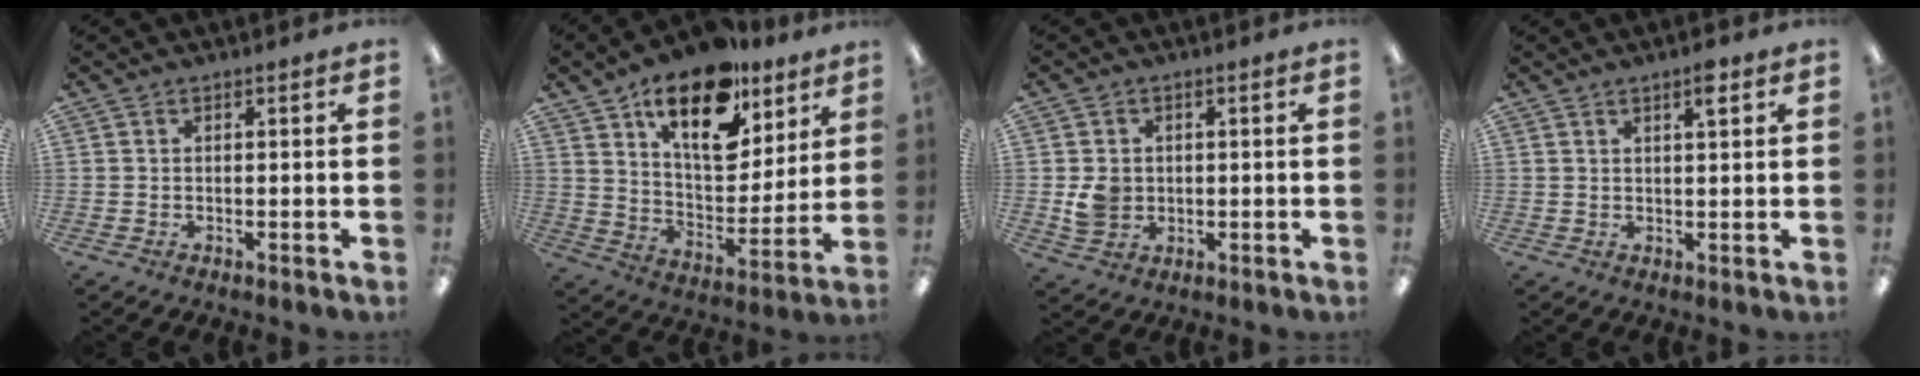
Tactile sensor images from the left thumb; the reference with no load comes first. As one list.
[{"total": 20.8, "force": [13.6, 10.0, 12.2], "torque": [-0.187, -0.076, 0.234]}, {"total": 4.7, "force": [0.2, 4.3, 2.1], "torque": [-0.025, 0.004, 0.004]}, {"total": 3.3, "force": [2.2, 0.6, 2.3], "torque": [-0.036, -0.004, 0.035]}]